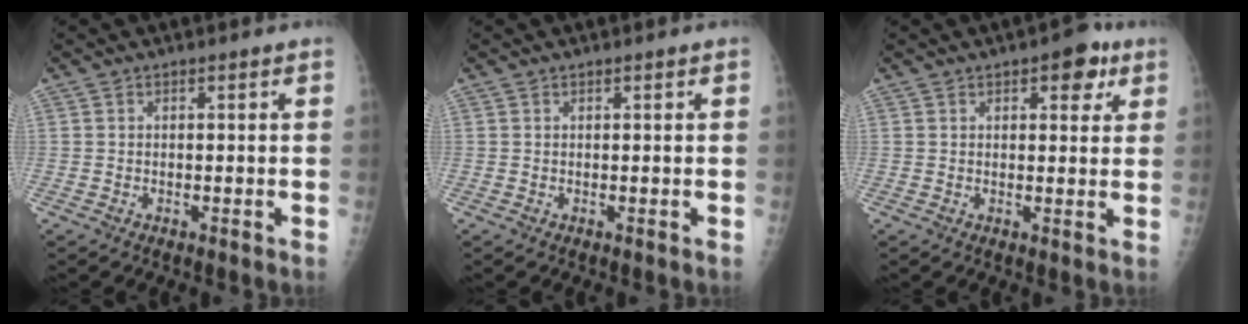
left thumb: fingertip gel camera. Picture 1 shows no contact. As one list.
[{"total": 0.0}, {"total": 5.8, "force": [3.0, 2.9, 4.1], "torque": [-0.023, -0.007, 0.030]}]